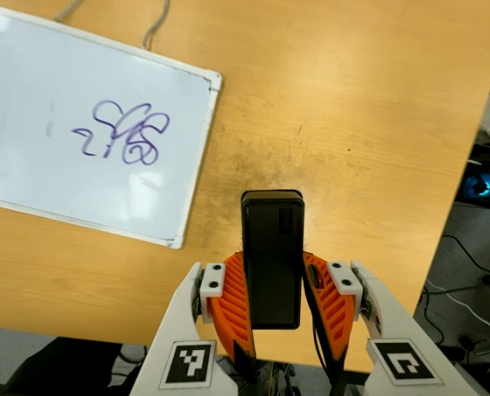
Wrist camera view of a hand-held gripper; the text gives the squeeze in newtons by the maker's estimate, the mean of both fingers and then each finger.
{"total": 4.6, "left": 3.2, "right": 6.0}